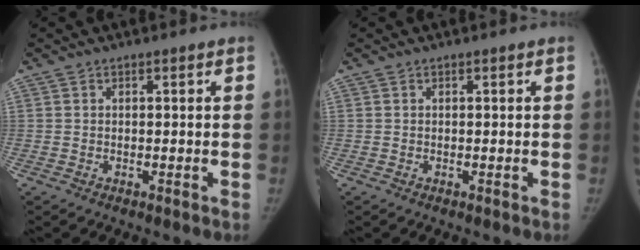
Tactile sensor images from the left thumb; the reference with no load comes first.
{"total": 0.0}